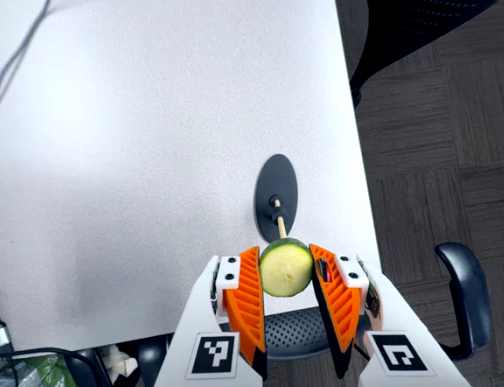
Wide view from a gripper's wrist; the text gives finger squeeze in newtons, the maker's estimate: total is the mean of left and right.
{"total": 9.1, "left": 9.7, "right": 8.5}